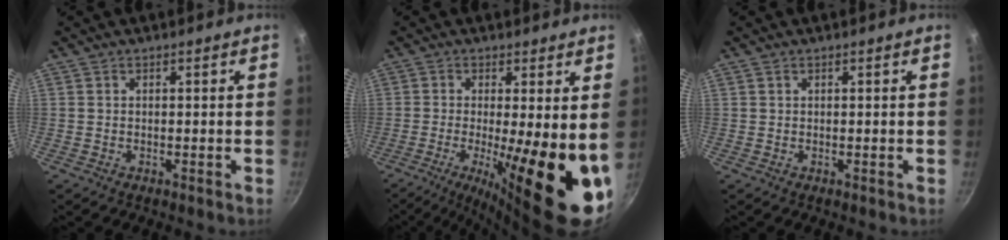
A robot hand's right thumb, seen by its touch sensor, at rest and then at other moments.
{"total": 18.0, "force": [-2.6, 4.4, 17.3], "torque": [-0.236, -0.032, -0.032]}
{"total": 0.0}